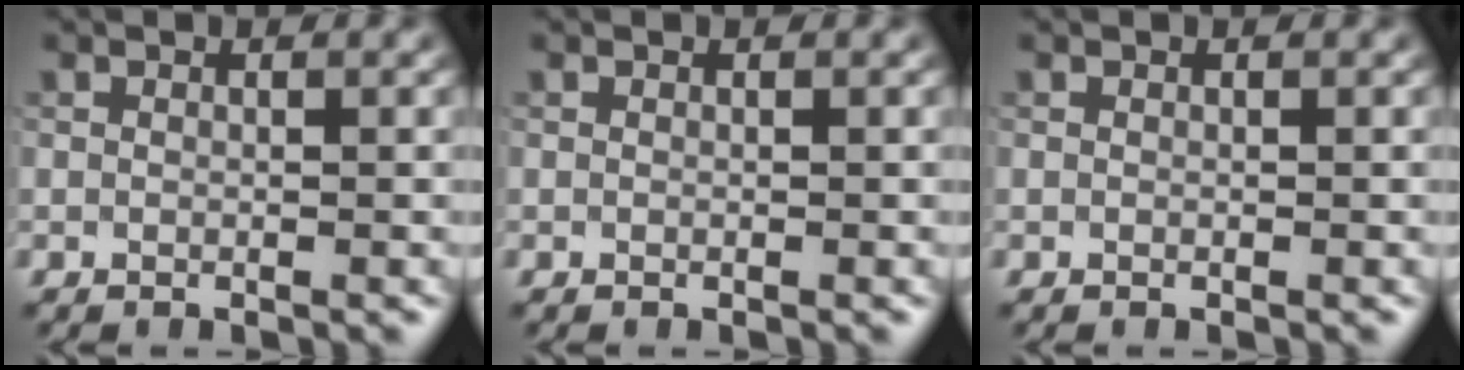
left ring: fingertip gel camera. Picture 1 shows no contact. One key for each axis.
{"total": 0.0}
{"total": 0.0}